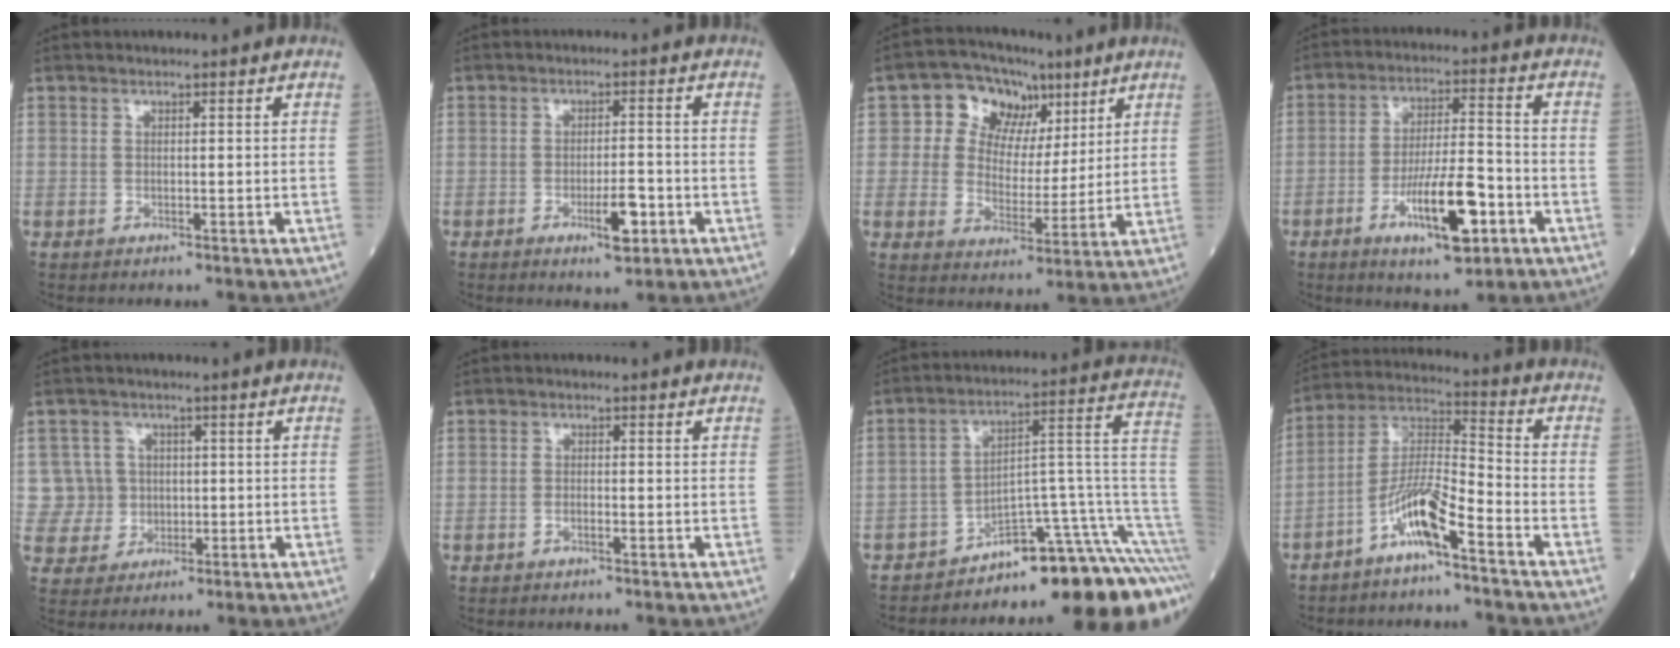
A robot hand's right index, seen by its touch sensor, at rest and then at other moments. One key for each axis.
{"total": 4.6, "fx": -2.0, "fy": 1.0, "fz": 4.0, "tx": -0.066, "ty": 0.000, "tz": -0.027}
{"total": 9.7, "fx": 4.2, "fy": 7.6, "fz": 4.2, "tx": -0.059, "ty": 0.031, "tz": 0.072}
{"total": 11.4, "fx": -4.9, "fy": 2.4, "fz": 10.0, "tx": -0.176, "ty": -0.004, "tz": -0.078}
{"total": 5.5, "fx": 0.4, "fy": 5.5, "fz": -0.4, "tx": 0.019, "ty": 0.015, "tz": 0.013}
{"total": 0.9, "fx": -0.6, "fy": 0.1, "fz": 0.7, "tx": -0.018, "ty": -0.001, "tz": -0.010}
{"total": 15.9, "fx": -12.2, "fy": 1.1, "fz": 10.1, "tx": -0.050, "ty": 0.087, "tz": -0.168}
{"total": 9.2, "fx": -5.6, "fy": 0.7, "fz": 7.3, "tx": -0.159, "ty": 0.002, "tz": -0.111}